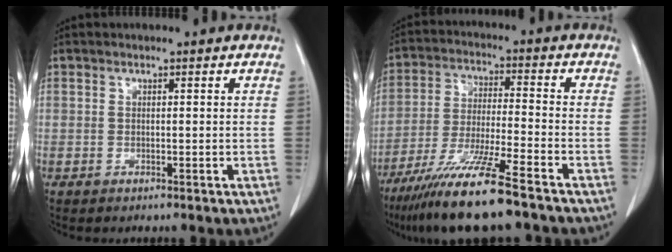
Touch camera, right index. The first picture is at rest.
{"total": 13.2, "force": [-9.8, -0.4, 8.9], "torque": [-0.169, -0.040, -0.173]}